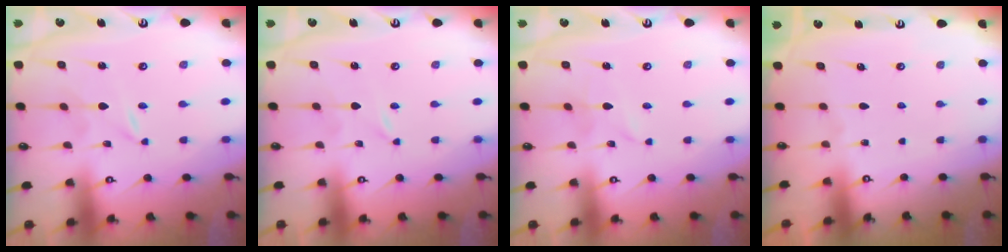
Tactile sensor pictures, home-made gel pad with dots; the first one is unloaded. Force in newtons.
{"total": 0.0}
{"total": 1.9, "press": 1.9, "slide": 0.2}
{"total": 0.0}